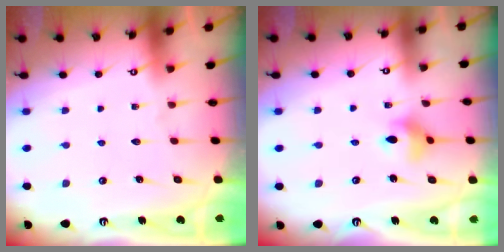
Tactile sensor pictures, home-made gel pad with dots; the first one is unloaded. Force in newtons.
{"total": 7.1, "press": 6.6, "slide": 2.5}